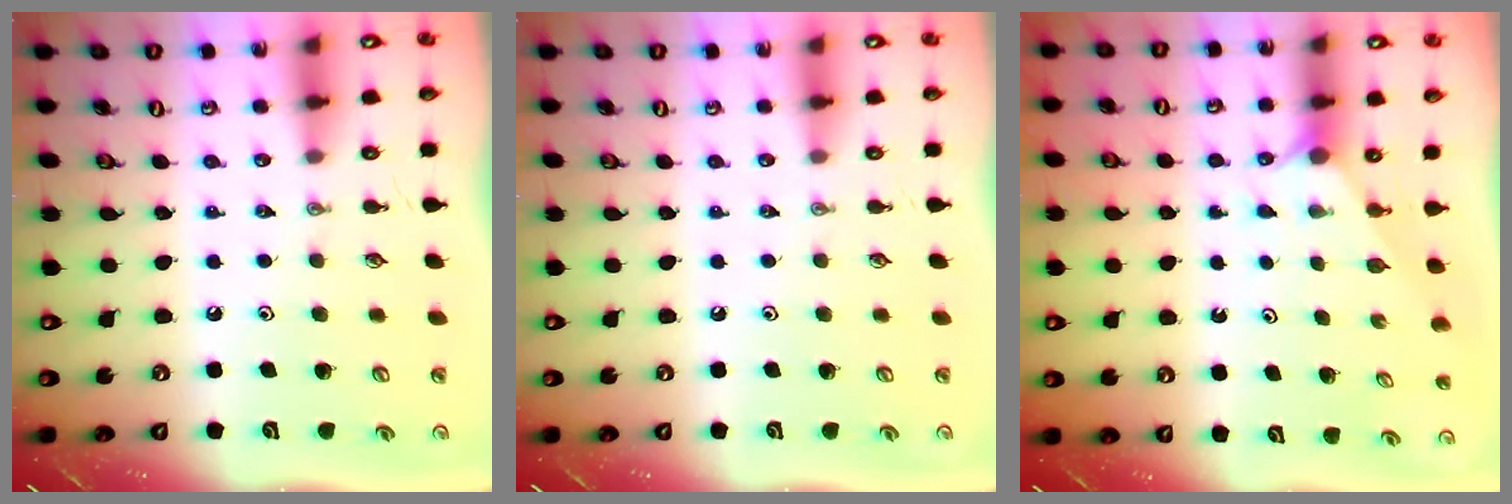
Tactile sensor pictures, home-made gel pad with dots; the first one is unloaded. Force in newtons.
{"total": 0.0}
{"total": 0.9, "press": 0.9, "slide": 0.2}